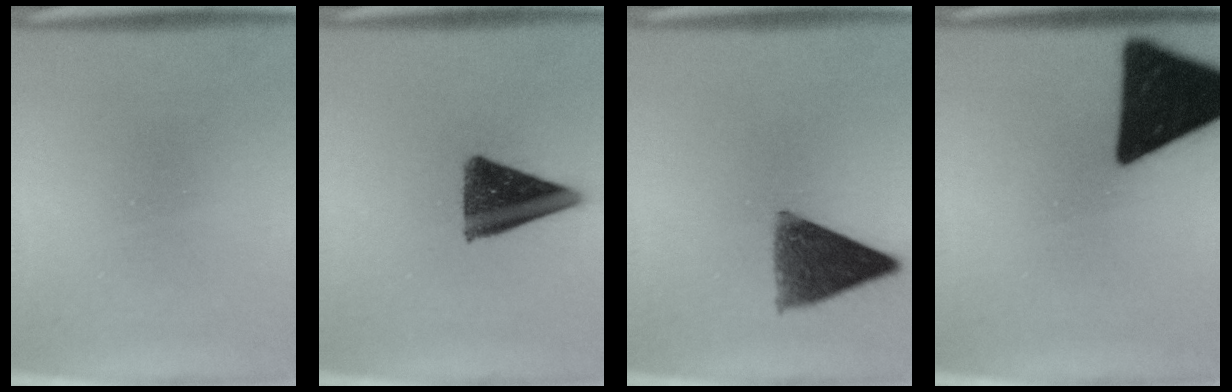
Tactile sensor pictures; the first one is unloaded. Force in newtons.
{"total": 11.6}
{"total": 10.1}
{"total": 19.0}